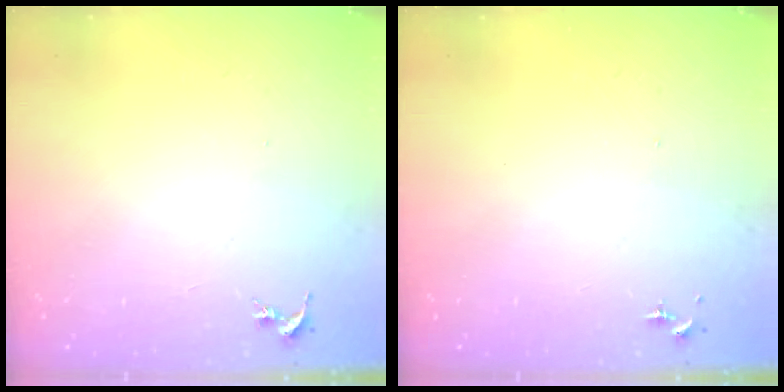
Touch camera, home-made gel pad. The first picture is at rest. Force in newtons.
{"total": 0.0}